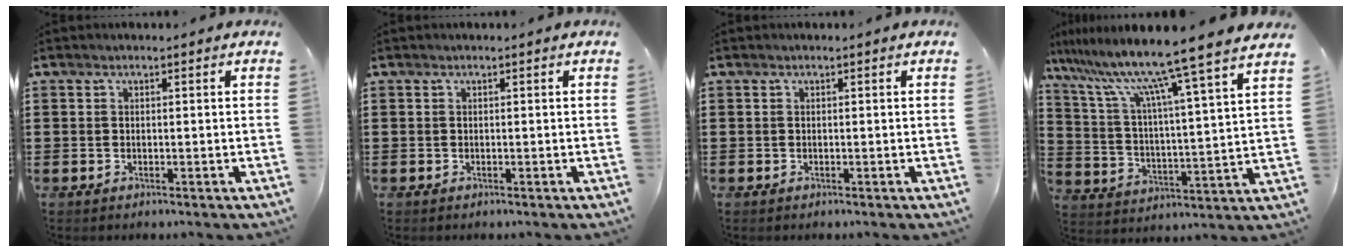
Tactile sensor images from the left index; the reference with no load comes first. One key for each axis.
{"total": 0.0}
{"total": 0.0}
{"total": 11.0, "fx": 9.3, "fy": -1.7, "fz": 5.6, "tx": -0.146, "ty": -0.069, "tz": 0.146}